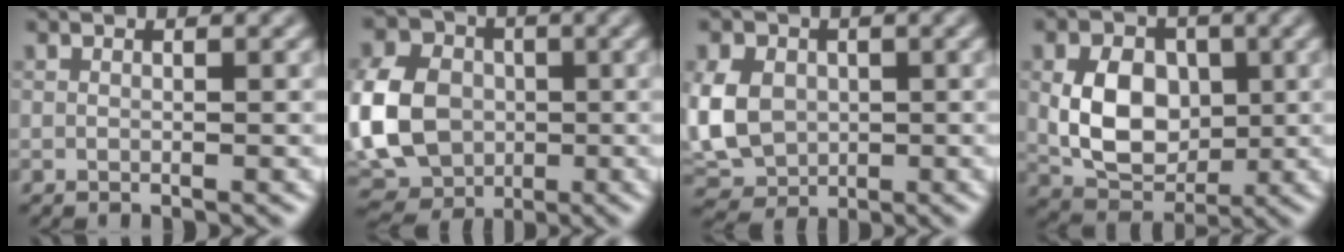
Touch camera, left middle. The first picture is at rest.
{"total": 11.4, "force": [-0.8, 9.0, 6.8], "torque": [-0.149, 0.002, -0.027]}
{"total": 7.5, "force": [0.2, 5.9, 4.5], "torque": [-0.110, 0.009, -0.006]}
{"total": 6.7, "force": [0.4, 5.0, 4.5], "torque": [-0.084, -0.004, 0.009]}